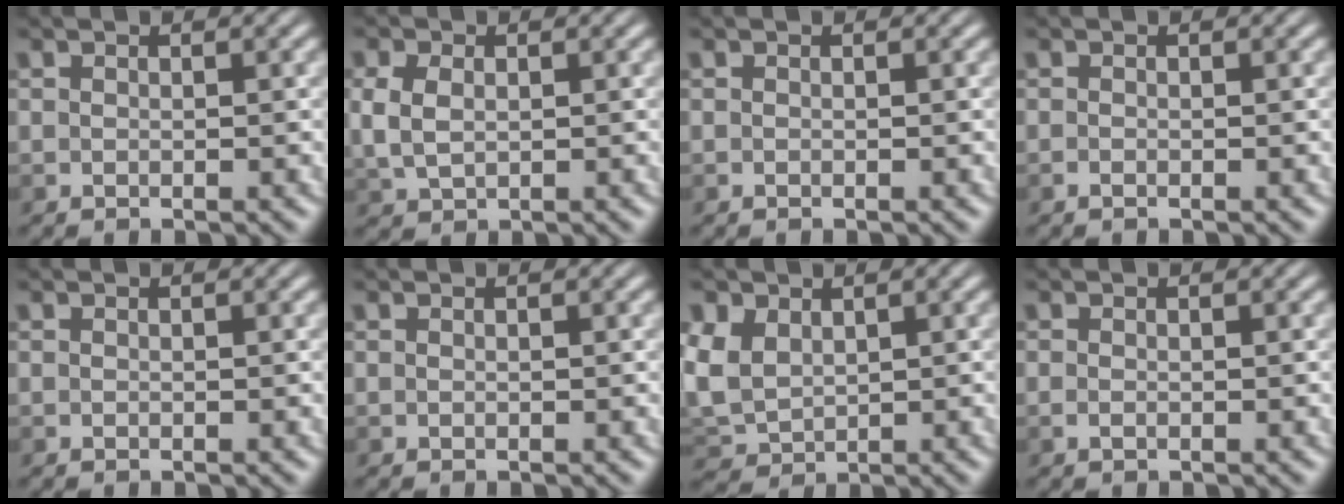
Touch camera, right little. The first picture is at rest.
{"total": 3.9, "force": [-0.4, 2.8, 2.7], "torque": [-0.072, -0.004, -0.002]}
{"total": 0.0}
{"total": 0.5, "force": [-0.5, 0.0, 0.1], "torque": [-0.001, -0.002, -0.010]}
{"total": 0.0}
{"total": 0.0}
{"total": 4.9, "force": [0.9, 3.7, 3.1], "torque": [-0.099, -0.005, 0.021]}
{"total": 0.5, "force": [-0.4, 0.1, 0.3], "torque": [-0.005, -0.002, -0.008]}